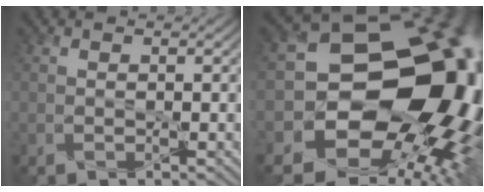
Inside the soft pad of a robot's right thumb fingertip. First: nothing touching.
{"total": 19.9, "force": [-0.2, 15.7, 12.2], "torque": [-0.167, -0.035, 0.019]}